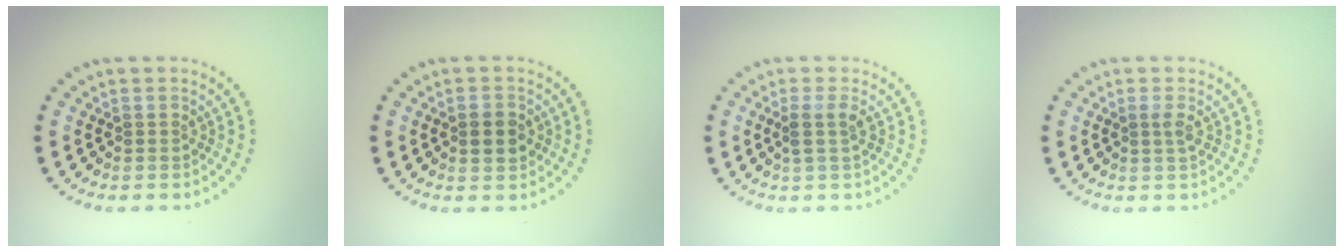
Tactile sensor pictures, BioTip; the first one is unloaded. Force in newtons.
{"total": 2.4, "press": 2.4, "slide": 0.2}
{"total": 1.5, "press": 1.2, "slide": 1.0}
{"total": 0.9, "press": 0.7, "slide": 0.4}